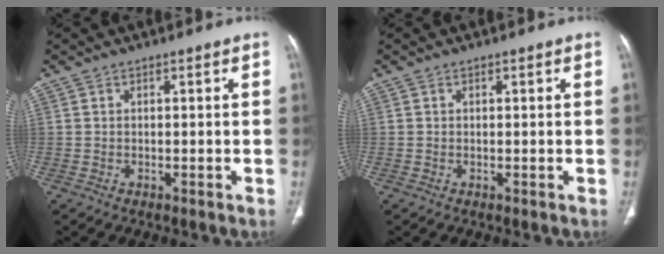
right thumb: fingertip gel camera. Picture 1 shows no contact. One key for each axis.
{"total": 0.0}